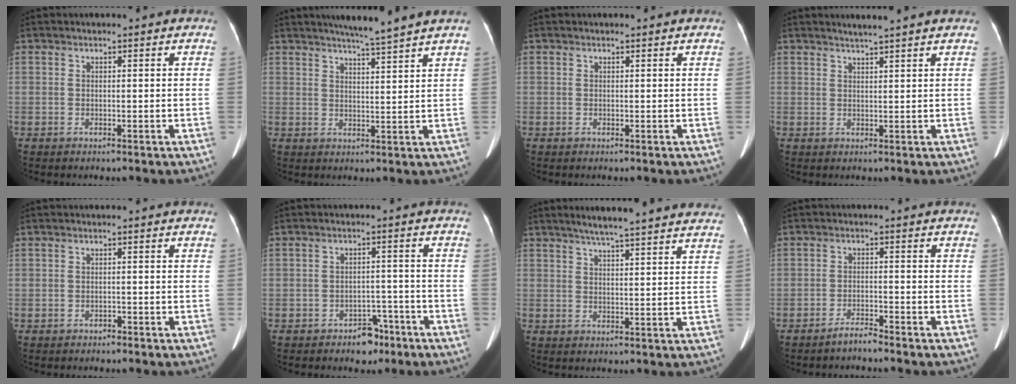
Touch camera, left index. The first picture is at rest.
{"total": 6.5, "force": [5.6, -1.5, 2.9], "torque": [-0.045, -0.006, 0.081]}
{"total": 0.0}
{"total": 3.6, "force": [3.1, -0.7, 1.6], "torque": [-0.024, 0.009, 0.044]}
{"total": 0.9, "force": [-0.8, 0.4, 0.1], "torque": [-0.005, 0.001, -0.012]}
{"total": 4.6, "force": [-3.2, 2.7, 1.8], "torque": [-0.024, 0.010, -0.041]}
{"total": 17.0, "force": [14.9, 0.6, 8.1], "torque": [-0.117, 0.013, 0.183]}
{"total": 2.4, "force": [-2.3, -0.1, 0.6], "torque": [-0.014, -0.007, -0.041]}